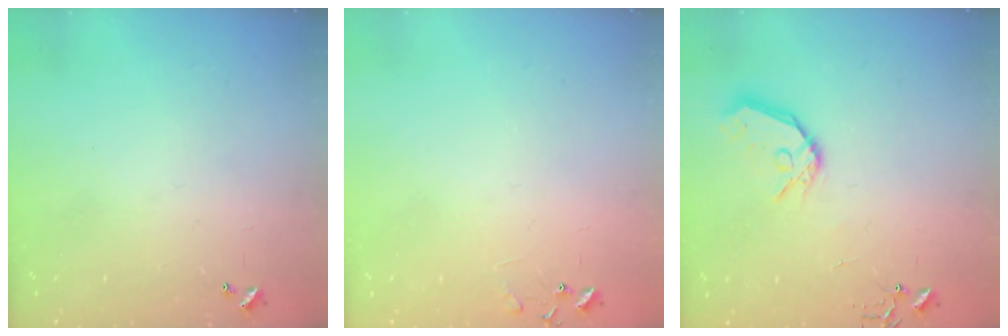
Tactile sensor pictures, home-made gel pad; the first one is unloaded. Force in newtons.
{"total": 6.4, "press": 6.4, "slide": 0.4}
{"total": 11.3, "press": 11.2, "slide": 1.5}